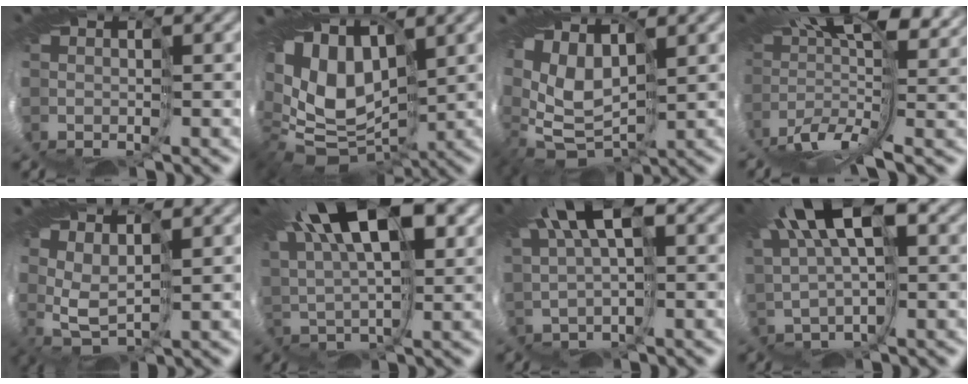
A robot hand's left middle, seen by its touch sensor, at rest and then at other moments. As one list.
[{"total": 9.0, "force": [1.0, 6.7, 6.0], "torque": [-0.125, -0.007, 0.031]}, {"total": 6.1, "force": [2.4, 3.9, 4.1], "torque": [-0.093, 0.007, 0.049]}, {"total": 11.0, "force": [1.6, 4.3, 10.0], "torque": [-0.186, -0.004, 0.032]}, {"total": 2.1, "force": [1.4, 0.9, 1.2], "torque": [-0.052, -0.001, 0.029]}, {"total": 11.3, "force": [6.0, 4.0, 8.7], "torque": [-0.148, 0.044, 0.076]}, {"total": 5.4, "force": [2.7, 1.2, 4.5], "torque": [-0.085, 0.023, 0.041]}, {"total": 7.0, "force": [3.5, 1.8, 5.8], "torque": [-0.122, 0.026, 0.058]}]